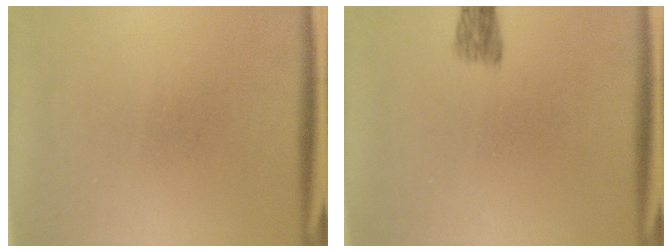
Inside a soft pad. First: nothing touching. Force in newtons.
{"total": 2.5}